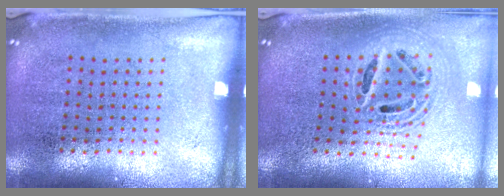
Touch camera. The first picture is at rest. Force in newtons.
{"total": 2.1, "press": 1.7, "slide": 1.2}